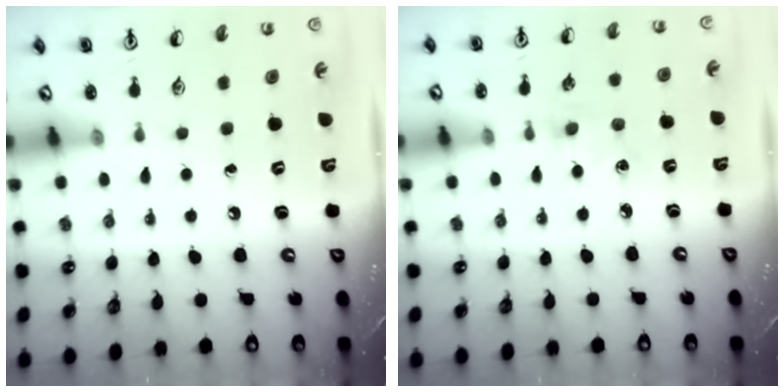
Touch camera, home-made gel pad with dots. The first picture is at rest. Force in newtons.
{"total": 3.7, "press": 3.7, "slide": 0.5}